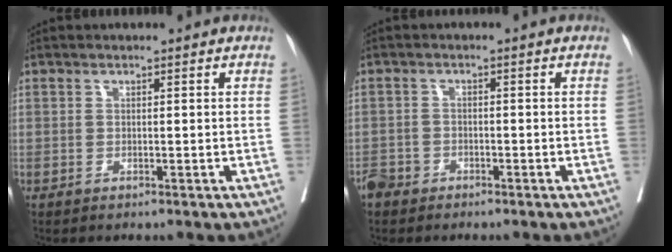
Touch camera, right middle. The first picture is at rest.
{"total": 2.5, "force": [-2.2, 1.1, 0.4], "torque": [-0.014, 0.004, -0.042]}